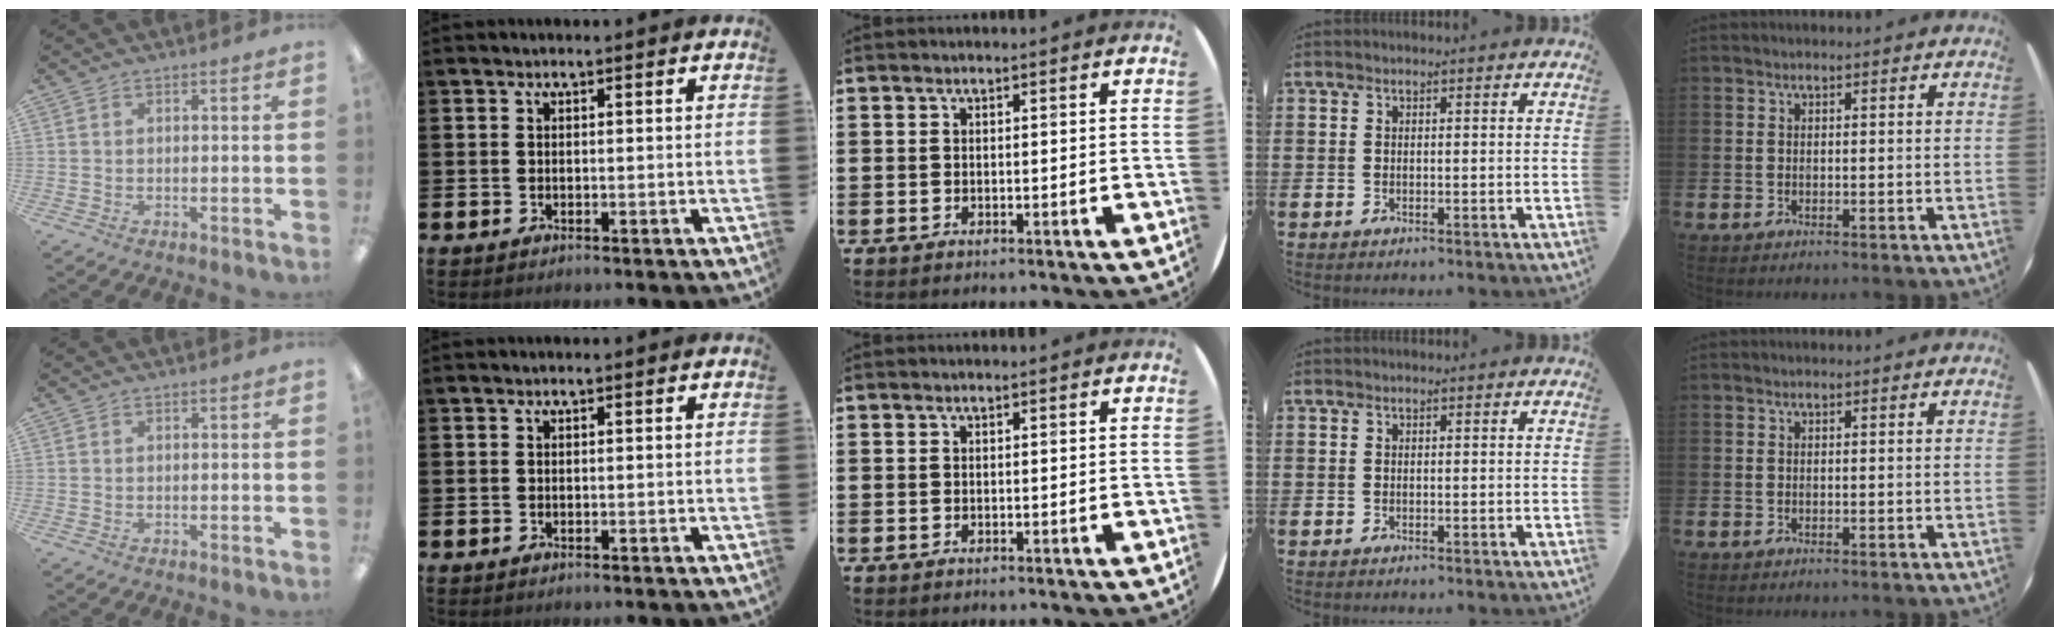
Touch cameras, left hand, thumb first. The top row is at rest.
{}